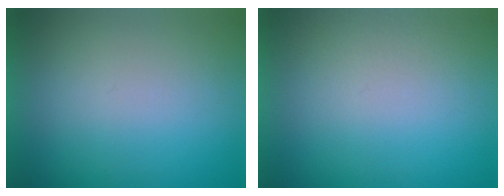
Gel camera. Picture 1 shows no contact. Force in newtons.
{"total": 1.2}